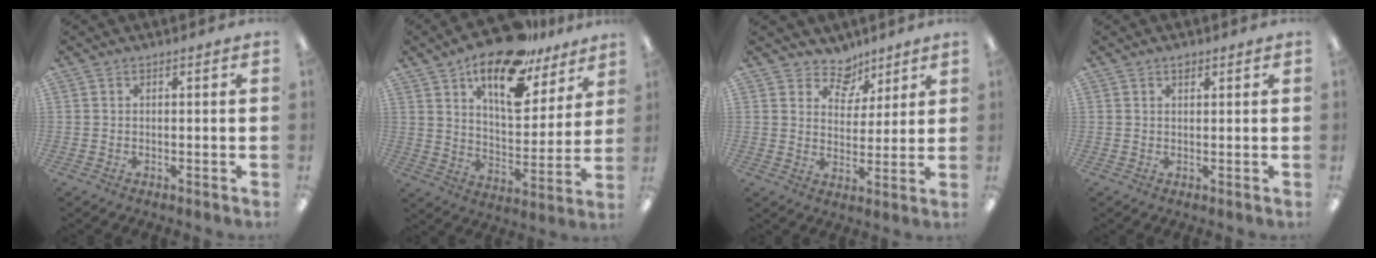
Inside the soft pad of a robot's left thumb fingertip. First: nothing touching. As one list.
[{"total": 19.0, "force": [12.9, 8.2, 11.2], "torque": [-0.179, -0.073, 0.221]}, {"total": 7.4, "force": [5.9, 4.4, 1.1], "torque": [-0.012, -0.044, 0.106]}, {"total": 1.1, "force": [0.8, 0.5, 0.6], "torque": [-0.006, -0.003, 0.014]}]